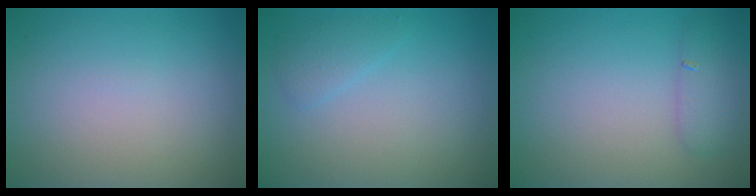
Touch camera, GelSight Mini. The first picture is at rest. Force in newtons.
{"total": 1.3, "press": 1.3, "slide": 0.0}
{"total": 1.9, "press": 1.9, "slide": 0.1}